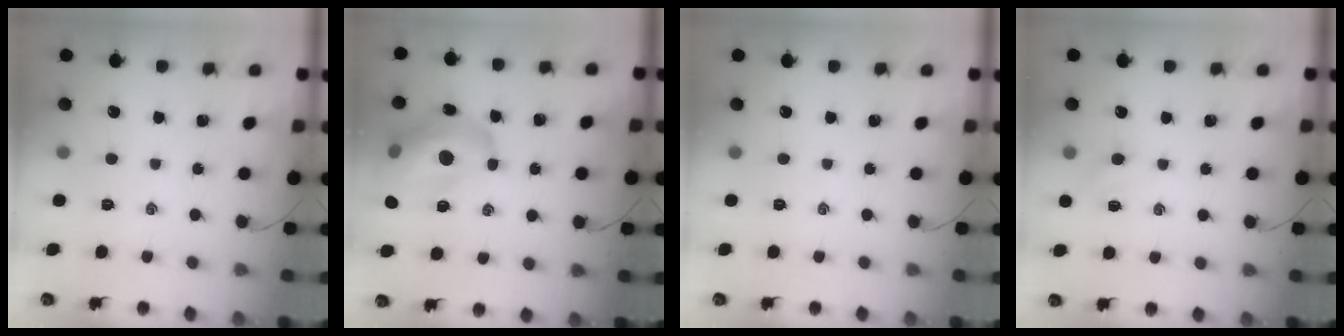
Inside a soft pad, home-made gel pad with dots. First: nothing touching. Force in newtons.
{"total": 18.8, "press": 18.3, "slide": 4.1}
{"total": 0.0}
{"total": 4.0, "press": 3.8, "slide": 1.2}